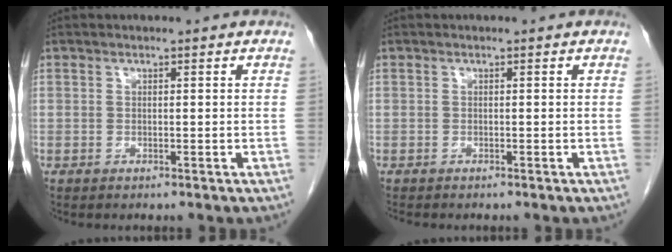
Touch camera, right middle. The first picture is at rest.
{"total": 0.8, "force": [-0.7, 0.1, 0.2], "torque": [-0.009, -0.003, -0.012]}